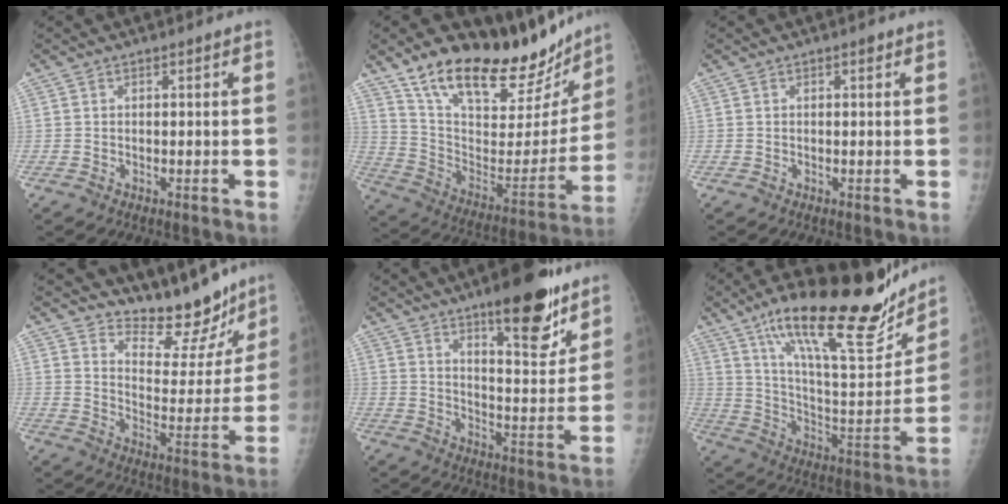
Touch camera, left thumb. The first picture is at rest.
{"total": 26.8, "force": [21.4, 9.6, 12.9], "torque": [-0.160, -0.099, 0.338]}
{"total": 0.7, "force": [0.4, 0.3, 0.5], "torque": [-0.004, 0.000, 0.004]}
{"total": 14.5, "force": [12.8, 5.1, 4.6], "torque": [-0.020, -0.106, 0.184]}
{"total": 16.0, "force": [10.7, 4.7, 10.9], "torque": [-0.117, -0.074, 0.164]}
{"total": 27.9, "force": [19.2, 7.4, 18.8], "torque": [-0.259, -0.078, 0.314]}